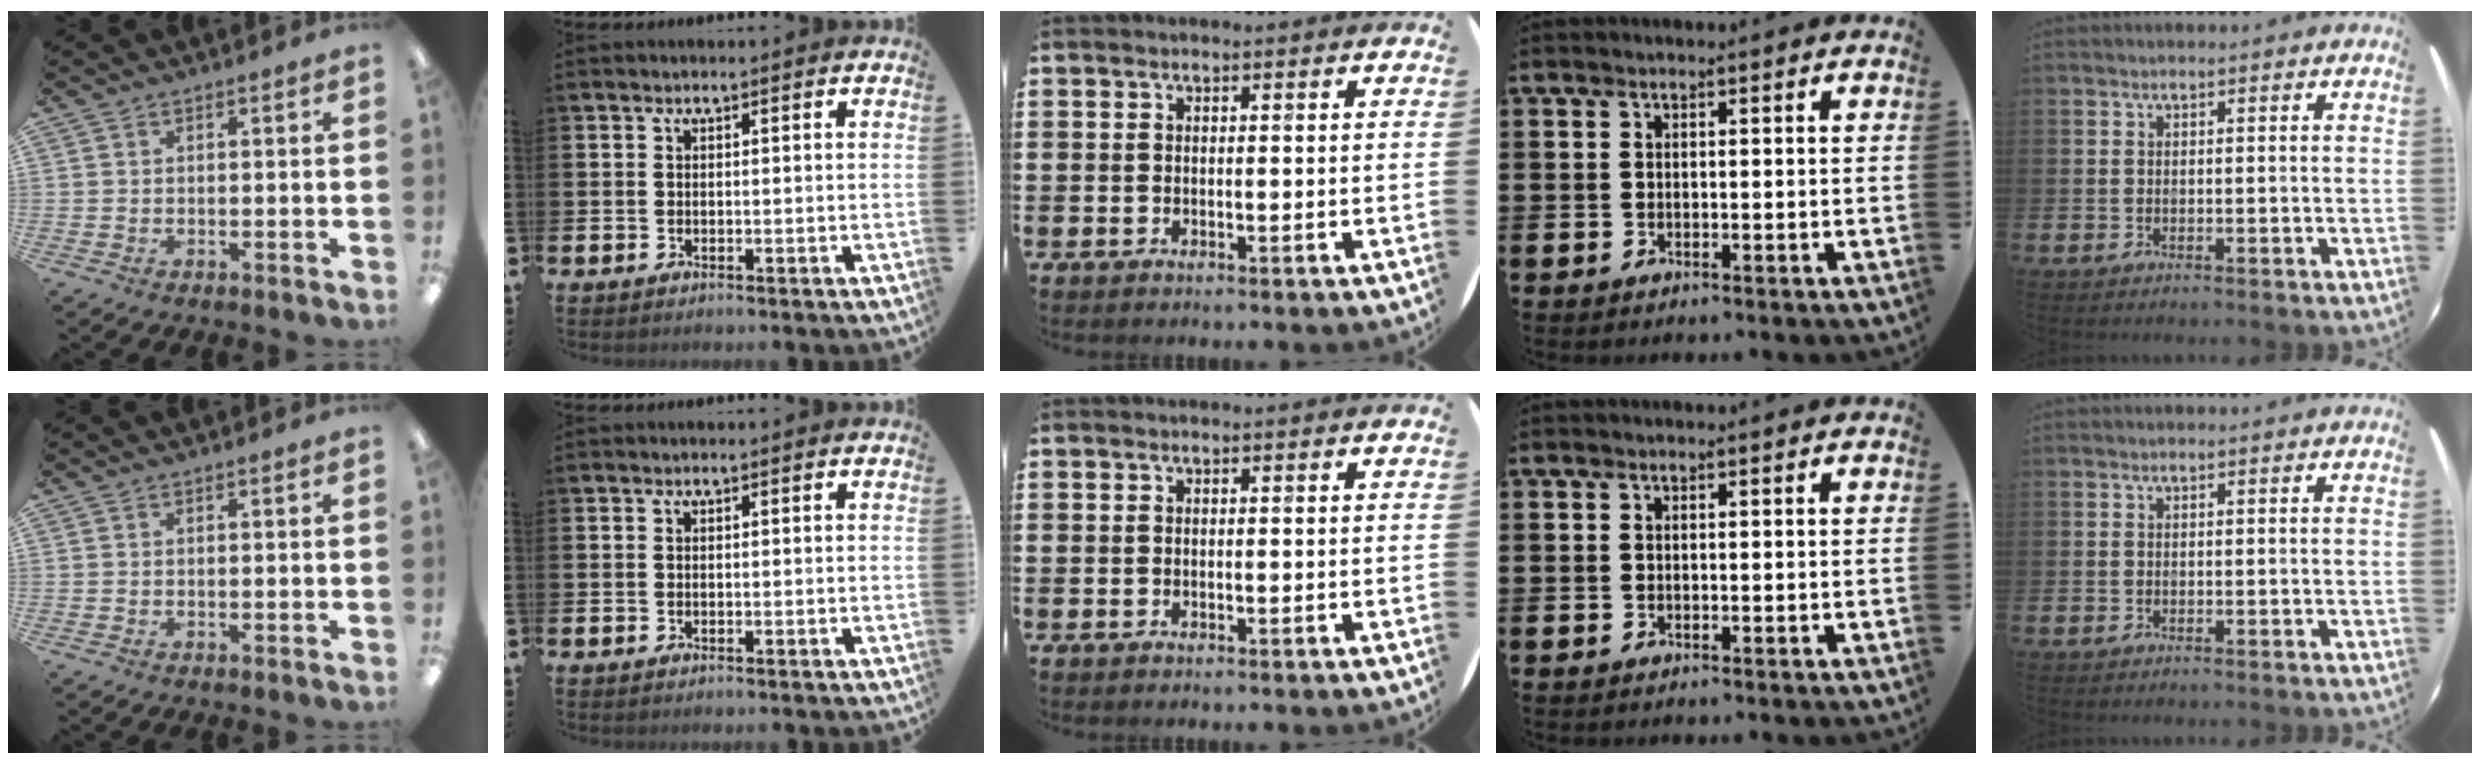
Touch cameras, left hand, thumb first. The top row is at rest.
{}